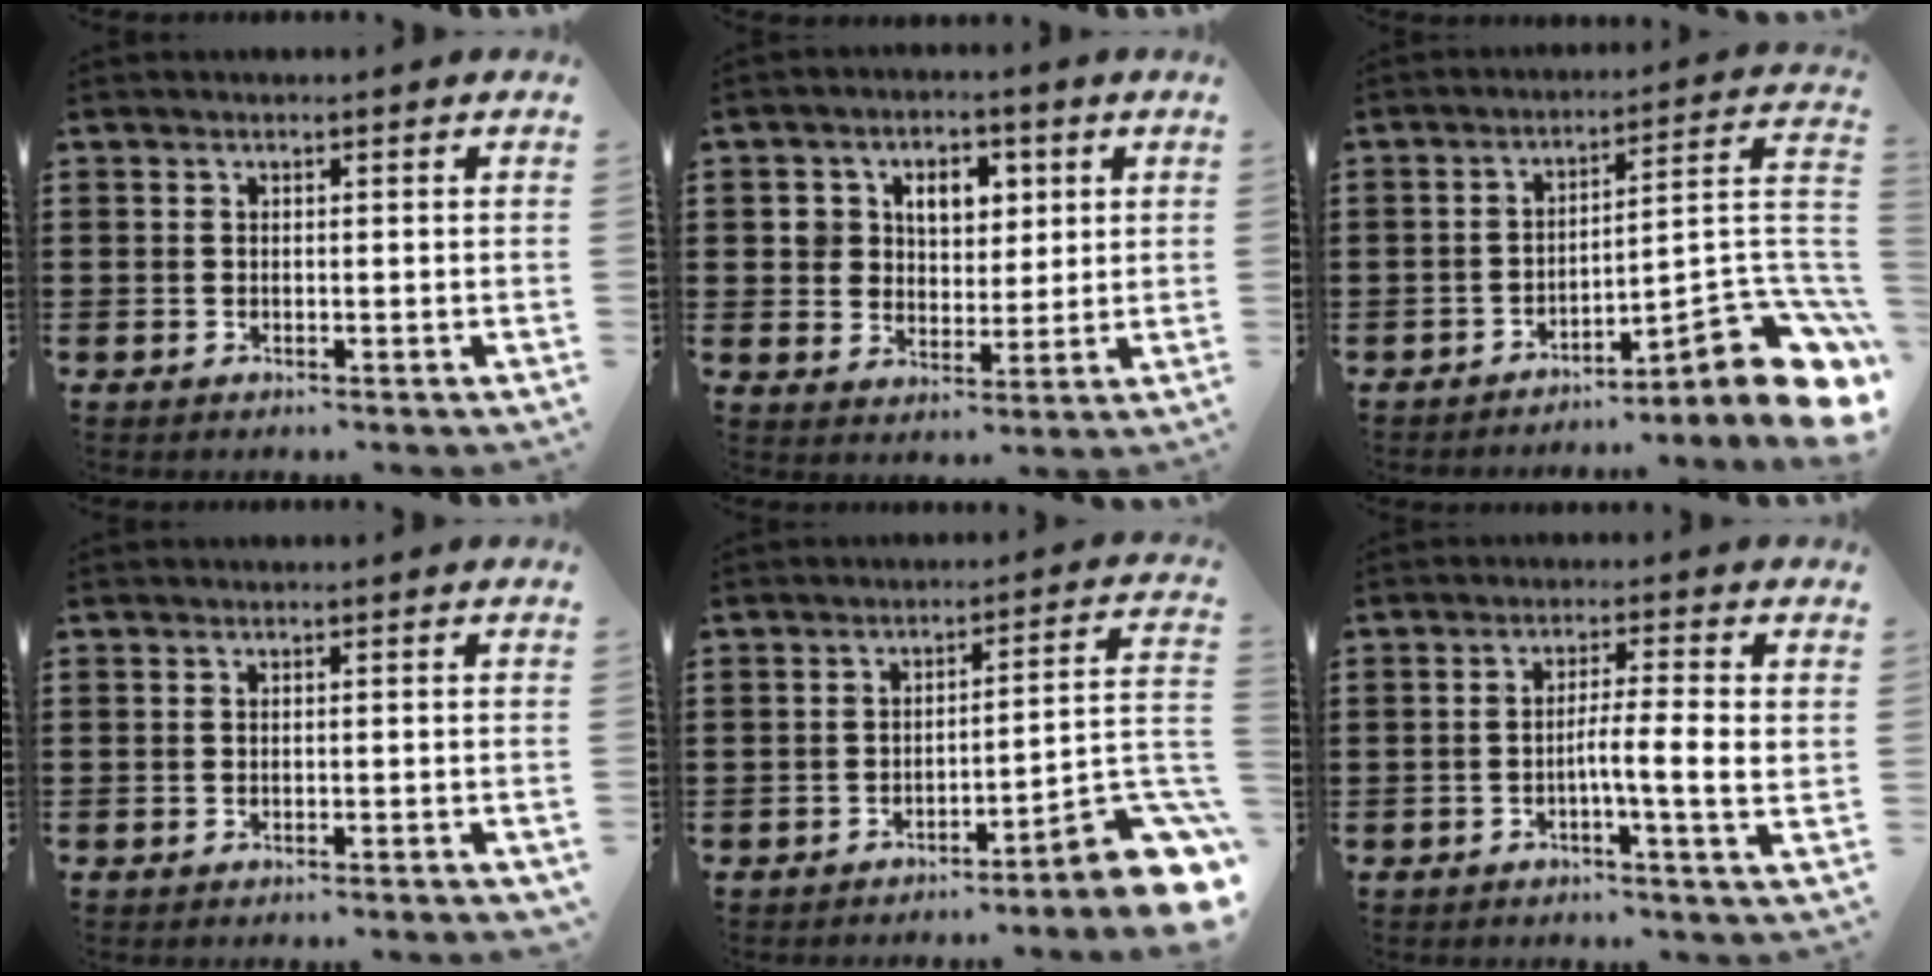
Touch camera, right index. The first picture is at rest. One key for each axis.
{"total": 6.0, "fx": 2.1, "fy": 4.8, "fz": 2.9, "tx": -0.070, "ty": 0.017, "tz": 0.032}
{"total": 8.1, "fx": -4.5, "fy": 2.4, "fz": 6.3, "tx": -0.076, "ty": -0.014, "tz": -0.087}
{"total": 1.0, "fx": -0.9, "fy": -0.1, "fz": 0.4, "tx": -0.008, "ty": -0.001, "tz": -0.017}
{"total": 6.5, "fx": -4.2, "fy": 0.8, "fz": 4.9, "tx": -0.060, "ty": -0.018, "tz": -0.082}
{"total": 5.4, "fx": -1.1, "fy": 0.0, "fz": 5.2, "tx": -0.091, "ty": -0.006, "tz": -0.022}